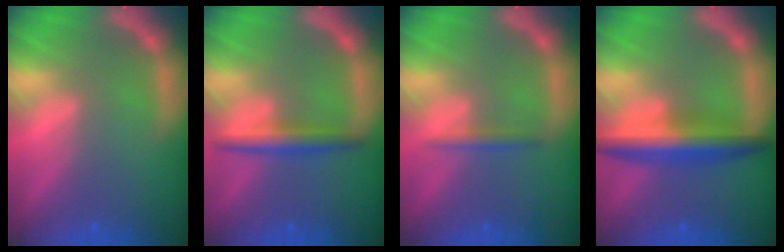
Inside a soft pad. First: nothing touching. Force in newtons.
{"total": 3.0}
{"total": 1.4}
{"total": 5.5}